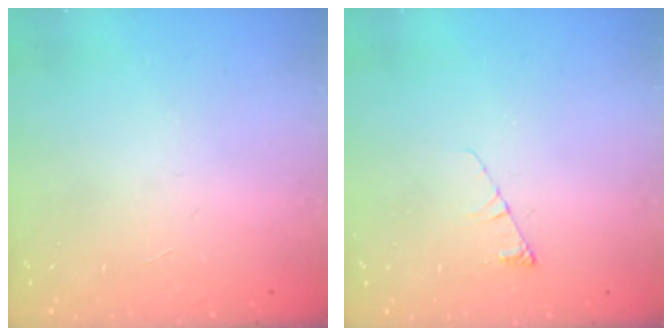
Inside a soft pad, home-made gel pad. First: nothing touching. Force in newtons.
{"total": 4.1, "press": 4.0, "slide": 0.5}